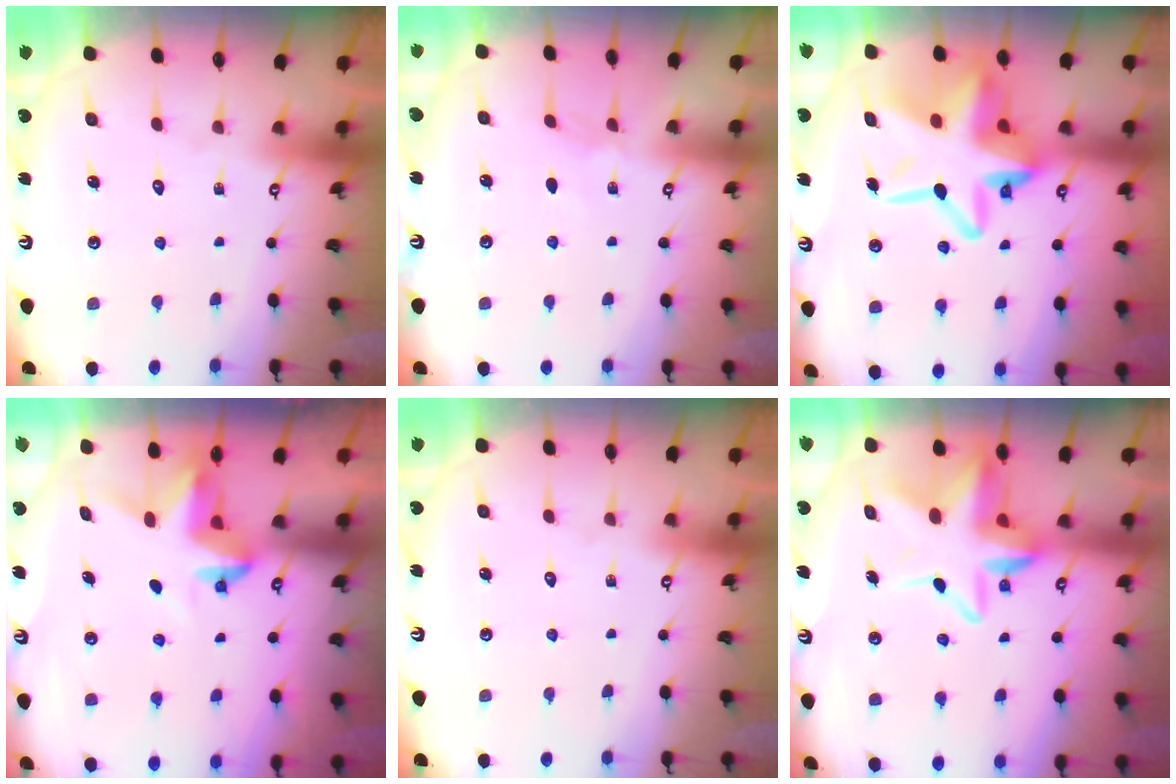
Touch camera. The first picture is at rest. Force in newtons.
{"total": 2.5, "press": 2.5, "slide": 0.5}
{"total": 19.1, "press": 18.7, "slide": 3.4}
{"total": 3.9, "press": 3.9, "slide": 0.4}
{"total": 0.0}
{"total": 12.5, "press": 12.2, "slide": 2.8}